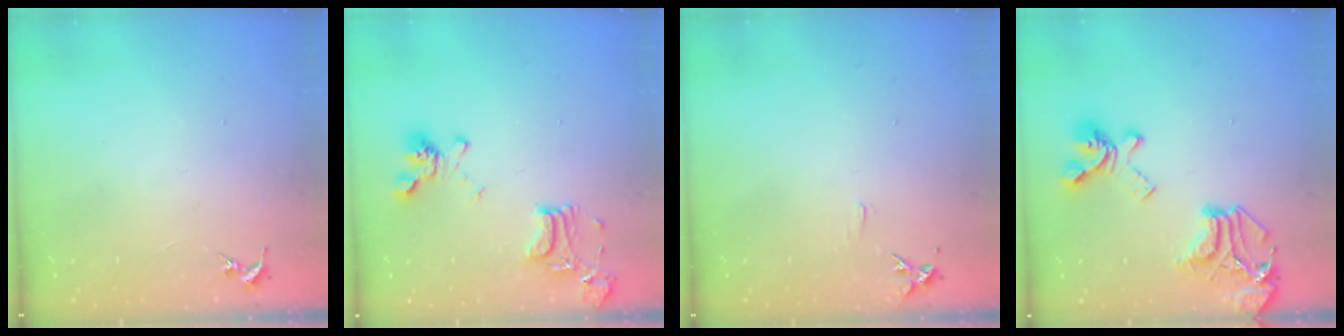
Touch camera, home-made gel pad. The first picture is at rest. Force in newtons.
{"total": 15.8, "press": 15.7, "slide": 1.4}
{"total": 5.5, "press": 5.4, "slide": 0.6}
{"total": 21.7, "press": 21.6, "slide": 2.0}